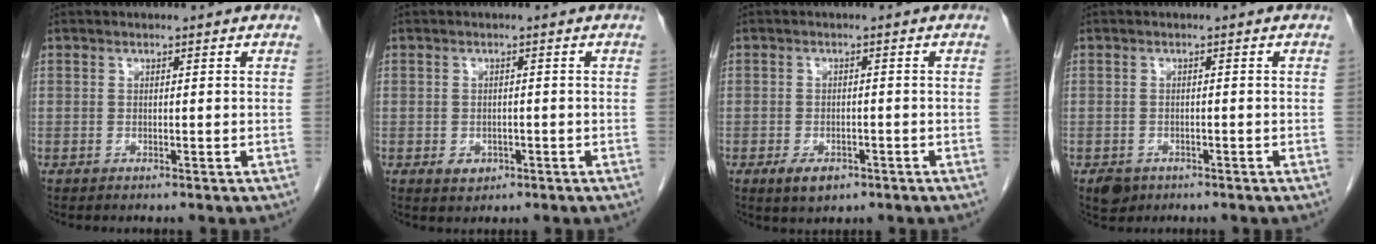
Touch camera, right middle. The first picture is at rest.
{"total": 2.1, "force": [-0.8, 1.6, 1.0], "torque": [-0.012, 0.003, -0.001]}
{"total": 3.6, "force": [-1.9, 1.9, 2.3], "torque": [-0.040, -0.002, -0.020]}
{"total": 2.4, "force": [-1.4, 1.8, 0.7], "torque": [-0.011, 0.003, -0.017]}